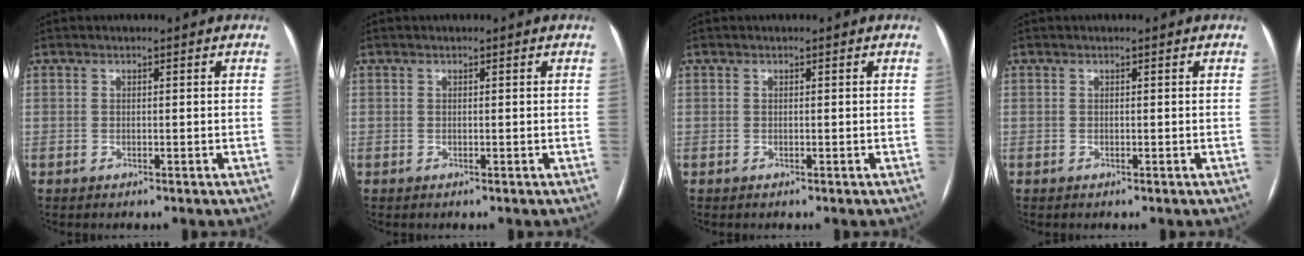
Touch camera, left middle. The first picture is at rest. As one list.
[{"total": 0.0}, {"total": 0.0}, {"total": 0.0}]